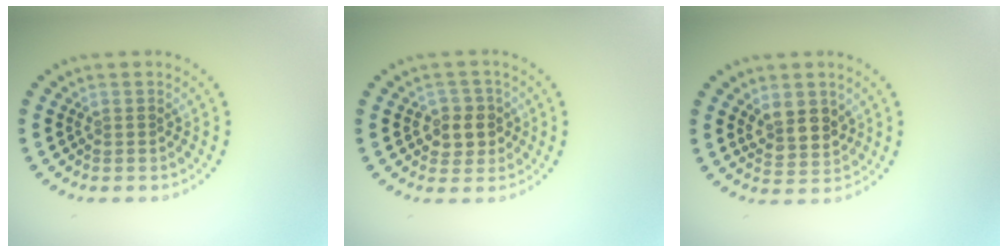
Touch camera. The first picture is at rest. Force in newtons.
{"total": 2.8, "press": 2.7, "slide": 0.8}
{"total": 2.8, "press": 2.5, "slide": 1.1}